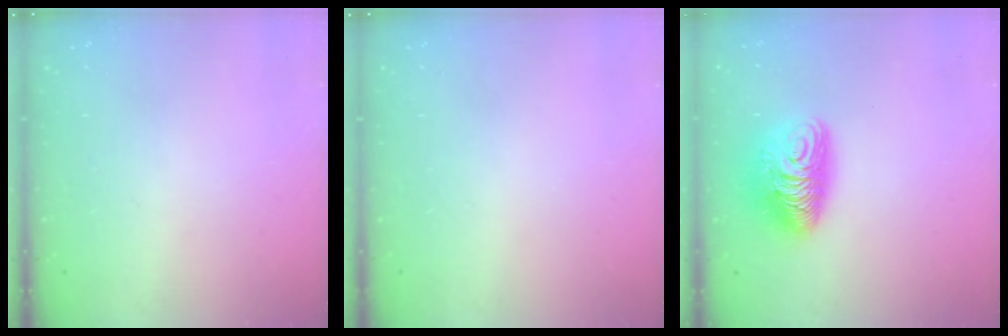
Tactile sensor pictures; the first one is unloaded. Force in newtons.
{"total": 0.0}
{"total": 10.9, "press": 10.8, "slide": 1.2}